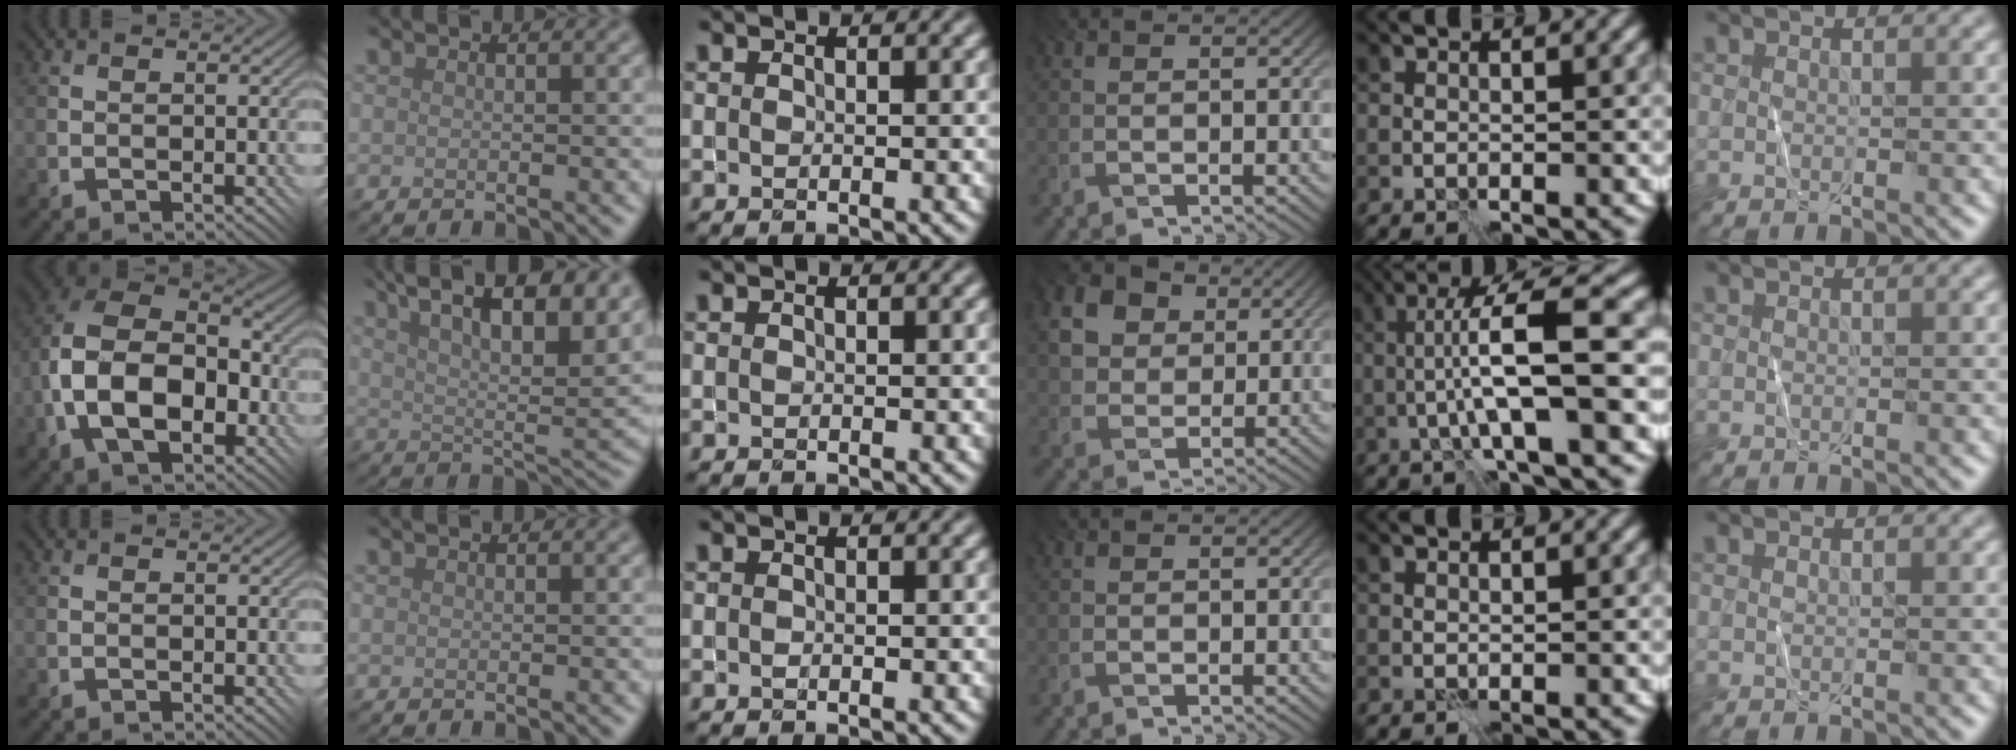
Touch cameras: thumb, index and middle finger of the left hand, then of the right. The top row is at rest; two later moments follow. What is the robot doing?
{"motion": "fold", "object": "shorts"}